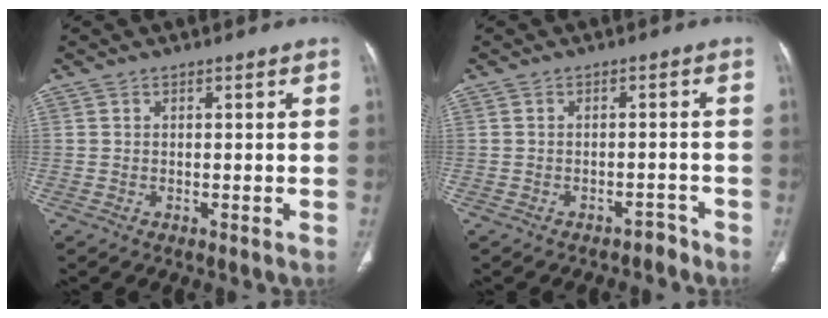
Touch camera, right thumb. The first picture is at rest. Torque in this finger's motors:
{"motor_torque": [0.28, 0.32, -0.23, 0.05, -0.02]}